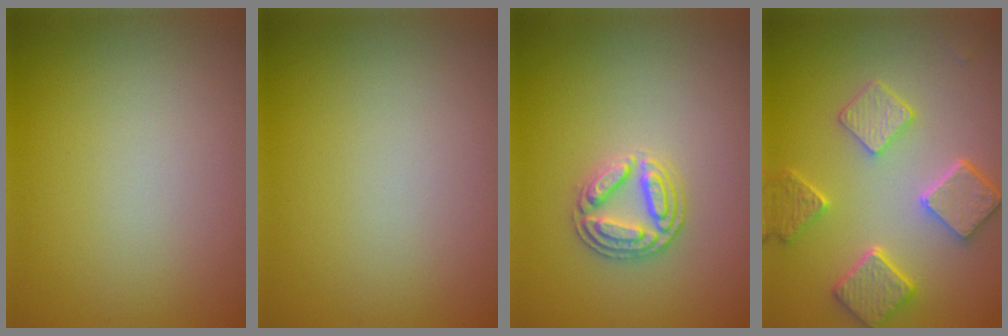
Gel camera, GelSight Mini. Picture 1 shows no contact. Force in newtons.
{"total": 0.0}
{"total": 2.8, "press": 2.8, "slide": 0.3}
{"total": 5.4, "press": 4.2, "slide": 3.3}